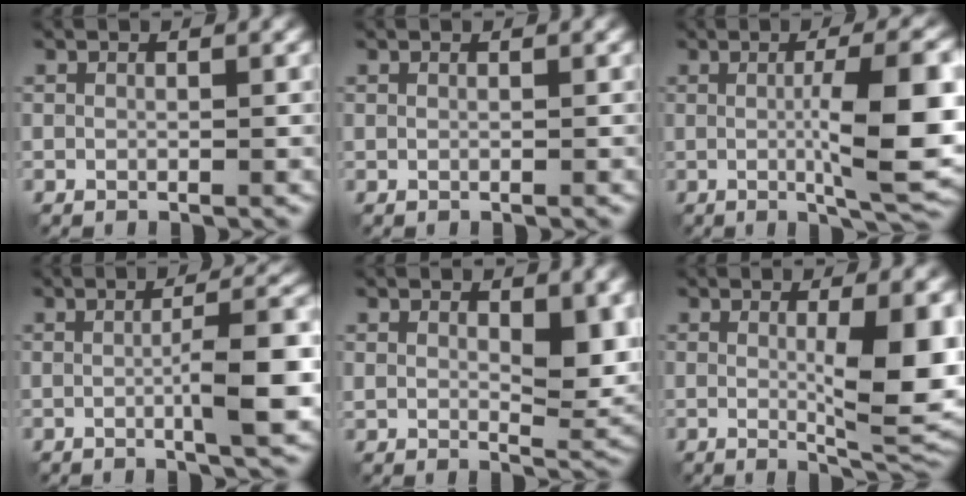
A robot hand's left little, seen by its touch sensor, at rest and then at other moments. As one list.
[{"total": 0.0}, {"total": 9.6, "force": [-0.4, 2.2, 9.4], "torque": [-0.127, -0.001, -0.005]}, {"total": 6.6, "force": [-0.7, 1.4, 6.4], "torque": [-0.092, 0.005, -0.013]}, {"total": 6.5, "force": [2.0, 3.1, 5.4], "torque": [-0.090, -0.007, 0.037]}, {"total": 7.9, "force": [0.3, 2.0, 7.6], "torque": [-0.108, -0.011, 0.011]}]